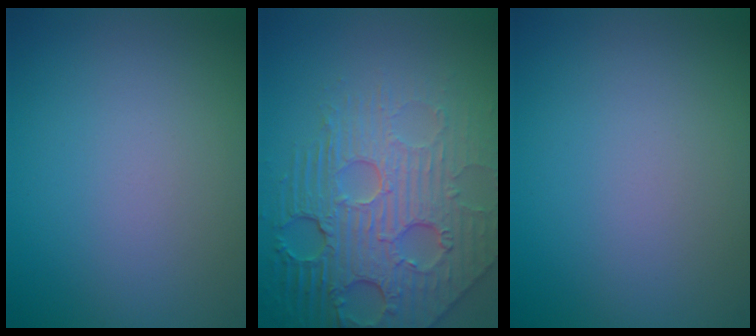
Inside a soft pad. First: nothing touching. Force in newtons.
{"total": 8.5, "press": 6.0, "slide": 6.1}
{"total": 0.0}